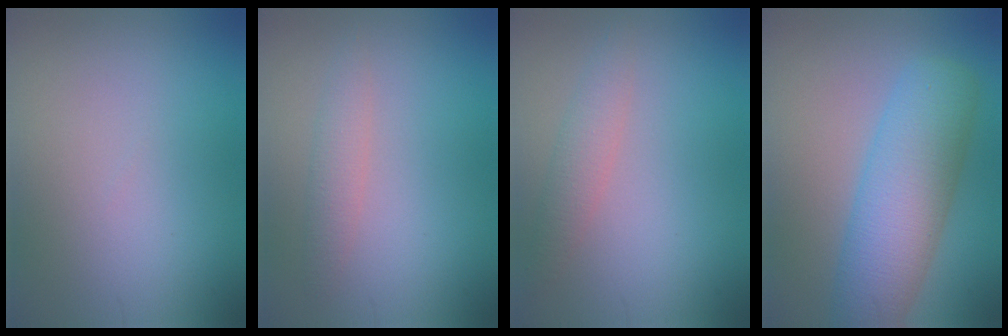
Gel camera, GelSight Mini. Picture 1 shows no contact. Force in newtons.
{"total": 1.7, "press": 1.7, "slide": 0.1}
{"total": 2.0, "press": 2.0, "slide": 0.1}
{"total": 7.5, "press": 7.5, "slide": 0.2}